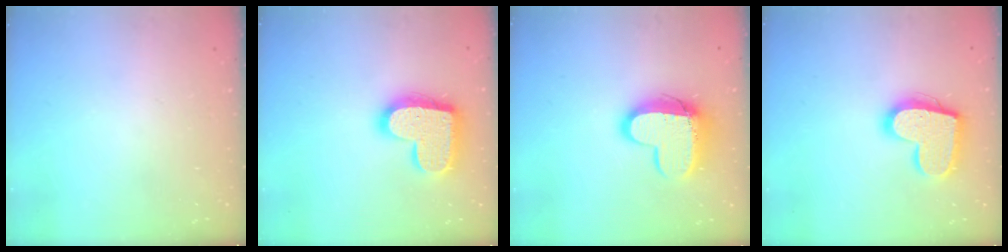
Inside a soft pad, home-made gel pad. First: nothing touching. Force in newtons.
{"total": 18.1, "press": 18.1, "slide": 1.1}
{"total": 12.7, "press": 12.7, "slide": 0.9}
{"total": 16.9, "press": 16.8, "slide": 1.2}